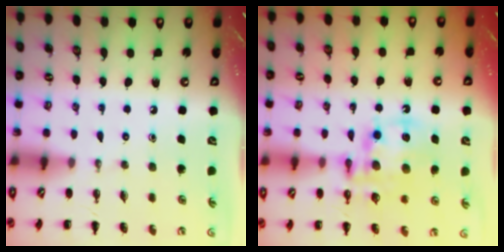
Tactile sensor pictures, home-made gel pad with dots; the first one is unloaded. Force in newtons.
{"total": 12.2, "press": 11.7, "slide": 3.2}